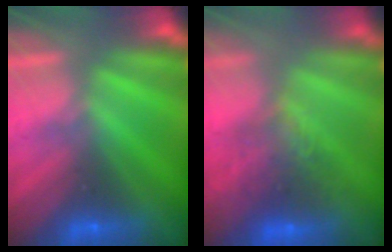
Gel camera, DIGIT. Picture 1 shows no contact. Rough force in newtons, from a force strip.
{"total": 6.9}